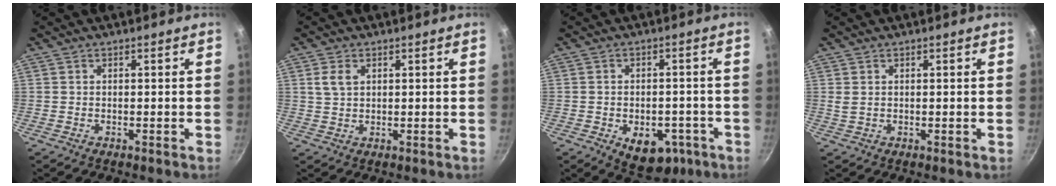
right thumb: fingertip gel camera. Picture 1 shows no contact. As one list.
[{"total": 3.2, "force": [1.2, 2.1, 2.1], "torque": [-0.040, 0.001, 0.029]}, {"total": 9.6, "force": [-4.3, 6.0, 6.2], "torque": [-0.065, 0.021, -0.047]}, {"total": 1.2, "force": [0.5, 0.7, 0.8], "torque": [-0.019, -0.001, 0.015]}]